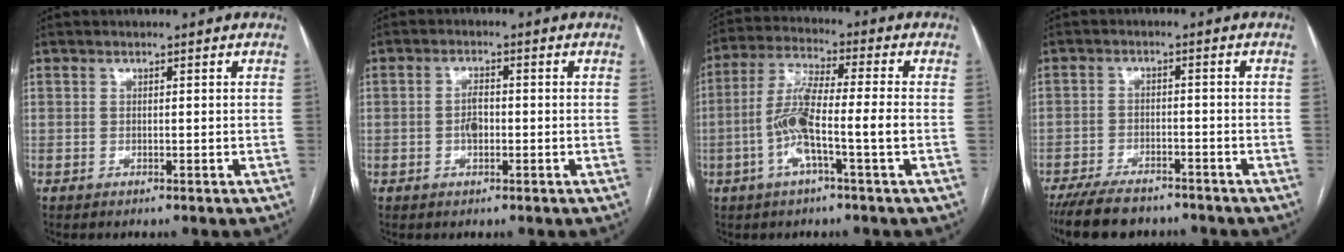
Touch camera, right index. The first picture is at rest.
{"total": 2.7, "force": [-0.5, 1.3, 2.4], "torque": [-0.045, 0.003, -0.009]}
{"total": 9.7, "force": [-2.5, 0.3, 9.4], "torque": [-0.190, 0.011, -0.053]}
{"total": 10.3, "force": [-8.7, 3.2, 4.5], "torque": [-0.073, -0.012, -0.136]}